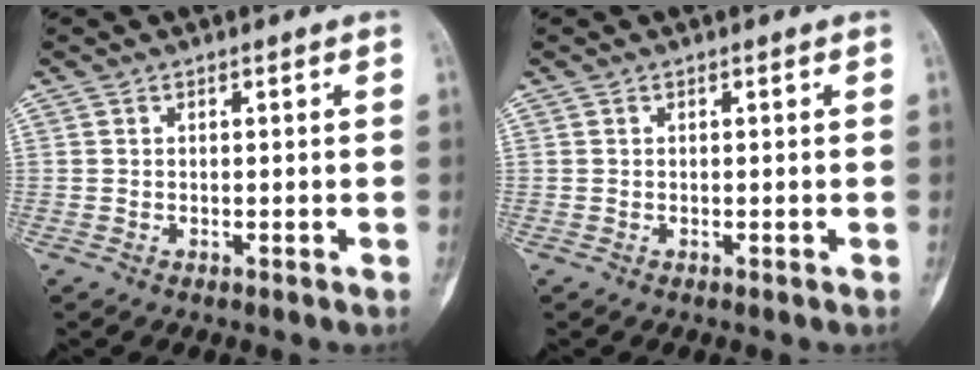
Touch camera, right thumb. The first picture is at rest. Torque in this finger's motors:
{"motor_torque": [0.00, 0.00, 0.00, 0.00, 0.02]}